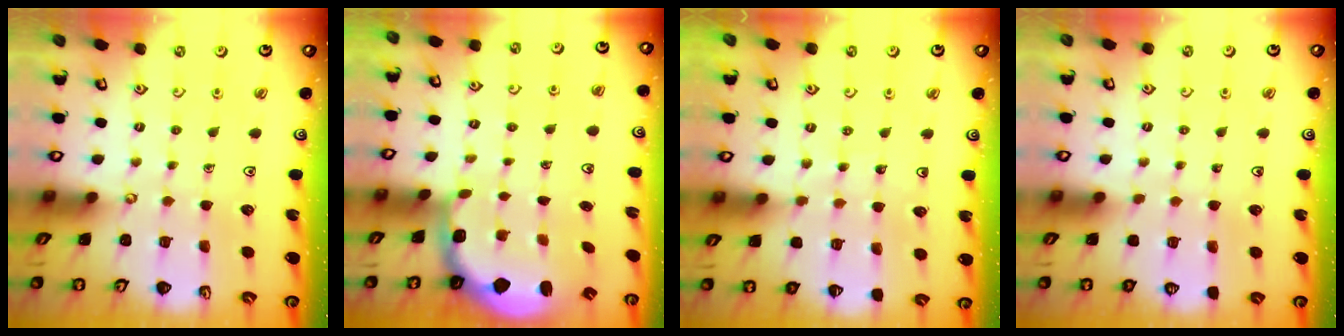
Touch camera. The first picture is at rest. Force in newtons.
{"total": 2.4, "press": 1.2, "slide": 2.1}
{"total": 5.0, "press": 4.7, "slide": 1.6}
{"total": 0.0}